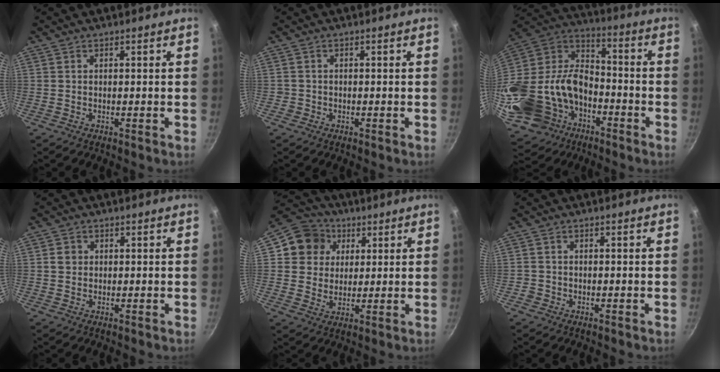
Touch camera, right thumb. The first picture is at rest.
{"total": 1.1, "force": [-0.4, 1.0, 0.1], "torque": [0.000, 0.004, -0.006]}
{"total": 29.0, "force": [-8.8, 21.4, 17.4], "torque": [-0.354, 0.052, -0.142]}
{"total": 2.0, "force": [0.2, 1.9, 0.7], "torque": [-0.004, 0.006, 0.001]}
{"total": 10.1, "force": [3.3, 9.0, 3.1], "torque": [-0.020, 0.006, 0.047]}
{"total": 1.4, "force": [-0.7, 1.2, 0.2], "torque": [-0.002, 0.005, -0.011]}